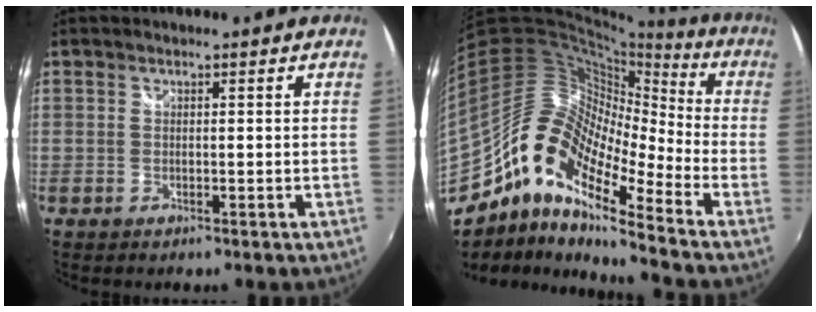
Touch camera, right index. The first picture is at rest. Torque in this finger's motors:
{"motor_torque": [1.07, -1.07, 0.47, 0.09]}